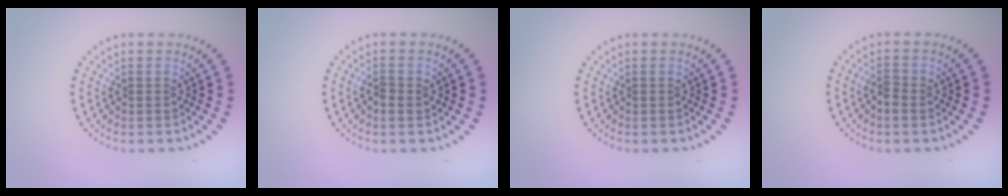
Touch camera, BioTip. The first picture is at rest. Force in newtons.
{"total": 1.1, "press": 1.1, "slide": 0.1}
{"total": 0.0}
{"total": 1.3, "press": 1.3, "slide": 0.2}